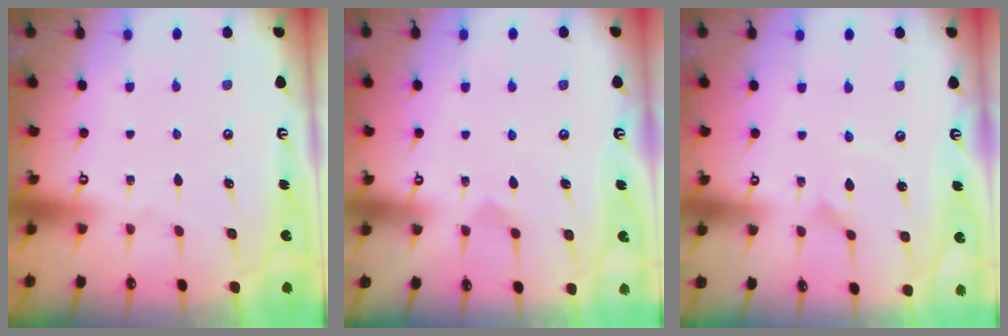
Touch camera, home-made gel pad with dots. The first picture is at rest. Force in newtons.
{"total": 6.4, "press": 6.3, "slide": 0.6}
{"total": 2.5, "press": 2.5, "slide": 0.1}